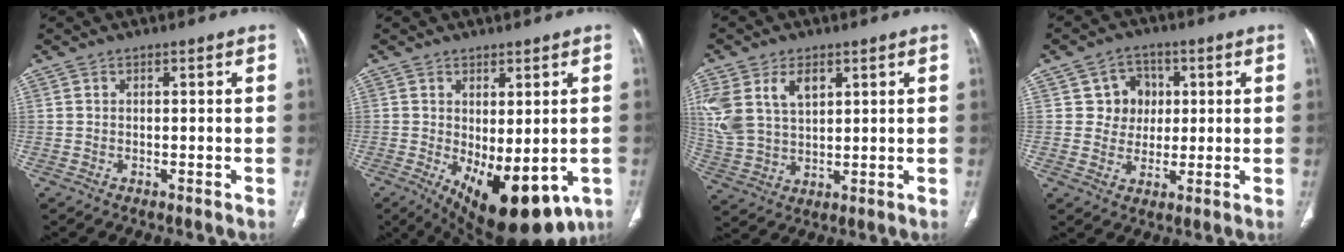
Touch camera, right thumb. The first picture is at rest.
{"total": 15.6, "force": [-5.2, 7.1, 12.9], "torque": [-0.170, -0.013, -0.054]}
{"total": 13.1, "force": [5.1, 8.3, 8.7], "torque": [-0.190, -0.005, 0.114]}
{"total": 6.6, "force": [1.5, 6.2, 1.9], "torque": [0.011, 0.004, 0.020]}